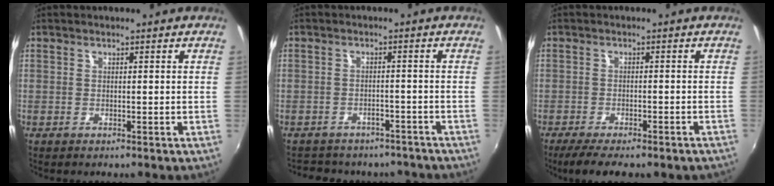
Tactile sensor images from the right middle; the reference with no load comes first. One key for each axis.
{"total": 12.7, "fx": -10.7, "fy": 5.4, "fz": 4.1, "tx": -0.096, "ty": 0.006, "tz": -0.133}
{"total": 9.9, "fx": -7.9, "fy": 2.2, "fz": 5.6, "tx": -0.121, "ty": -0.030, "tz": -0.113}